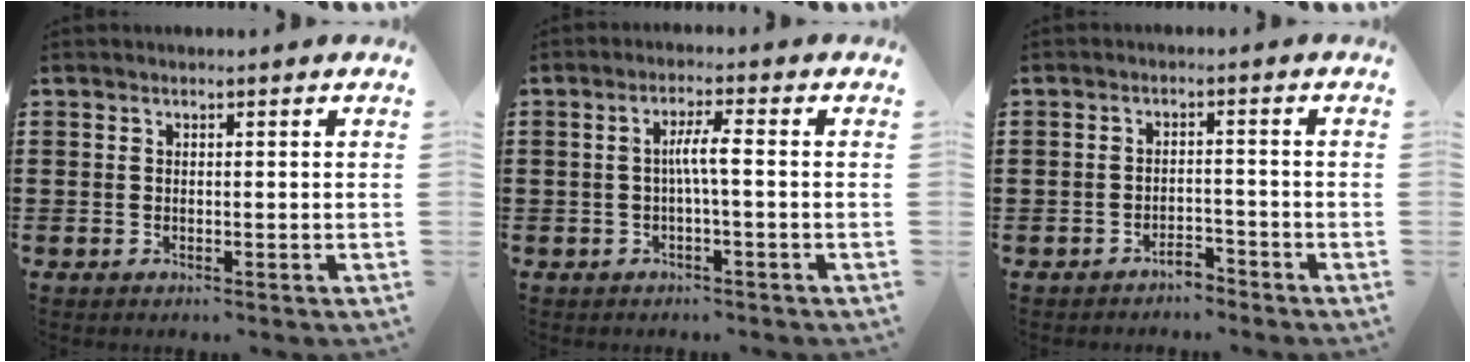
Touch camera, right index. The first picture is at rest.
{"total": 4.0, "force": [-0.3, 0.1, 4.0], "torque": [-0.074, 0.001, -0.010]}
{"total": 2.6, "force": [-2.5, 0.5, 0.4], "torque": [-0.014, 0.002, -0.050]}